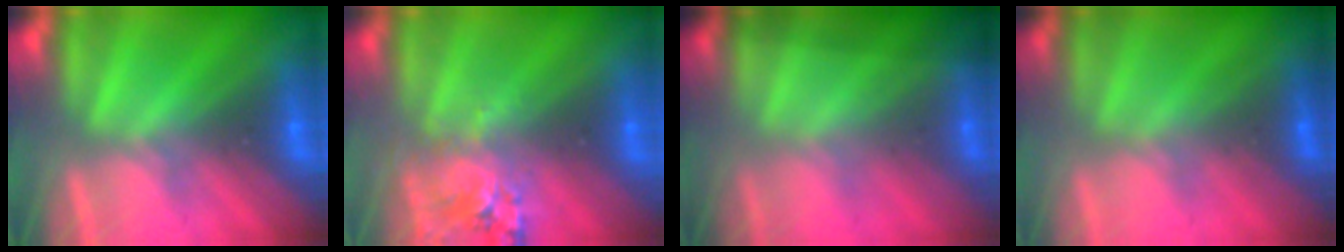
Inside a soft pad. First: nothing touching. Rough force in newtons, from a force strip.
{"total": 2.8}
{"total": 1.5}
{"total": 1.6}